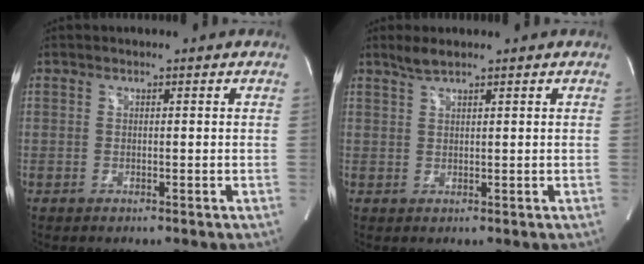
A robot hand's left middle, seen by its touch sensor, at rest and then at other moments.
{"total": 2.0, "force": [1.7, 0.1, 1.1], "torque": [-0.027, 0.006, 0.037]}